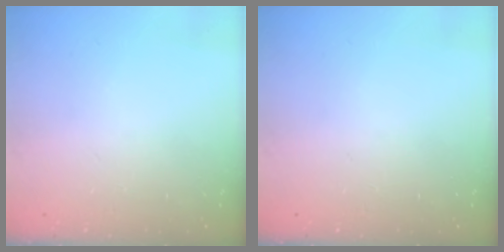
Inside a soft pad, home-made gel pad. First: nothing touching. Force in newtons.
{"total": 0.0}